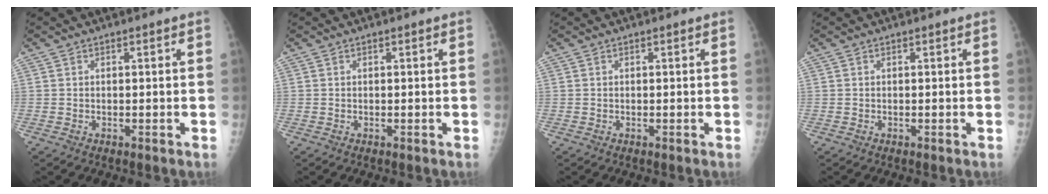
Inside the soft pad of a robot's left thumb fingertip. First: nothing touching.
{"total": 0.0}
{"total": 0.0}
{"total": 0.0}